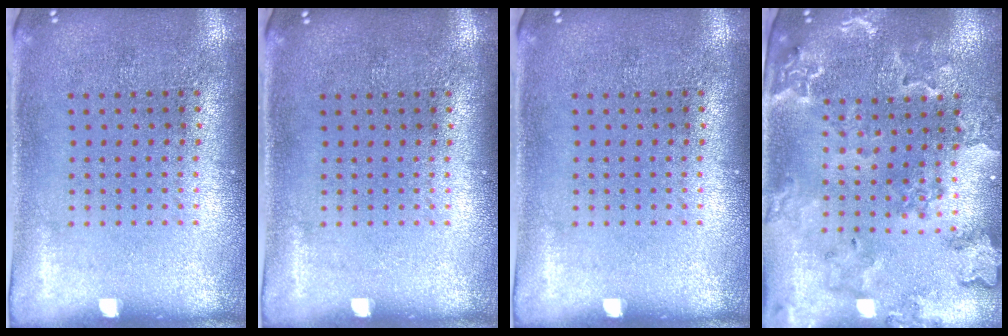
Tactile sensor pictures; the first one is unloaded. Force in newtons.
{"total": 0.0}
{"total": 0.0}
{"total": 1.8, "press": 1.8, "slide": 0.3}